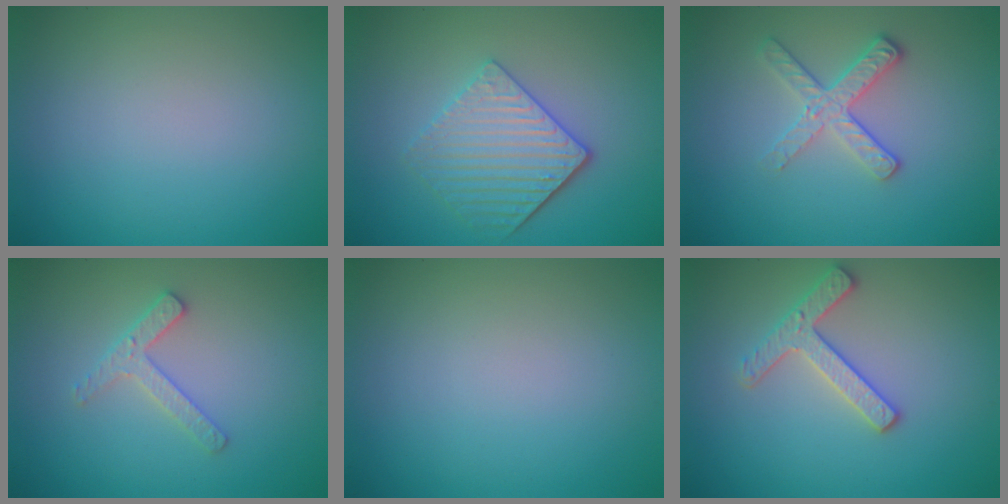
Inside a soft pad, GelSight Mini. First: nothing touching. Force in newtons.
{"total": 4.1, "press": 3.5, "slide": 2.2}
{"total": 2.8, "press": 2.5, "slide": 1.3}
{"total": 2.3, "press": 2.2, "slide": 0.4}
{"total": 0.0}
{"total": 2.7, "press": 2.6, "slide": 0.7}